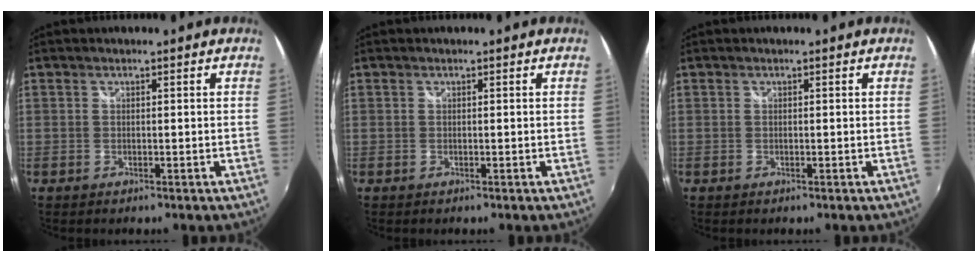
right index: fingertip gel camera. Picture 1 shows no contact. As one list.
[{"total": 0.0}, {"total": 0.0}]